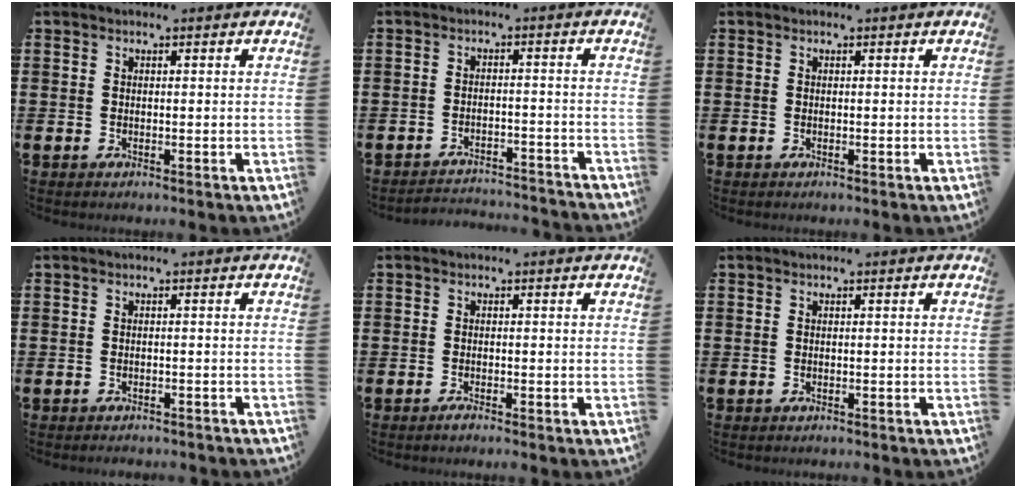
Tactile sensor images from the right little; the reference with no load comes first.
{"total": 2.6, "force": [-2.6, 0.0, -0.1], "torque": [-0.005, 0.003, -0.057]}
{"total": 0.0}
{"total": 0.8, "force": [-0.8, 0.0, 0.0], "torque": [-0.002, 0.000, -0.017]}
{"total": 0.8, "force": [-0.6, 0.1, 0.5], "torque": [-0.009, -0.003, -0.012]}
{"total": 0.0}